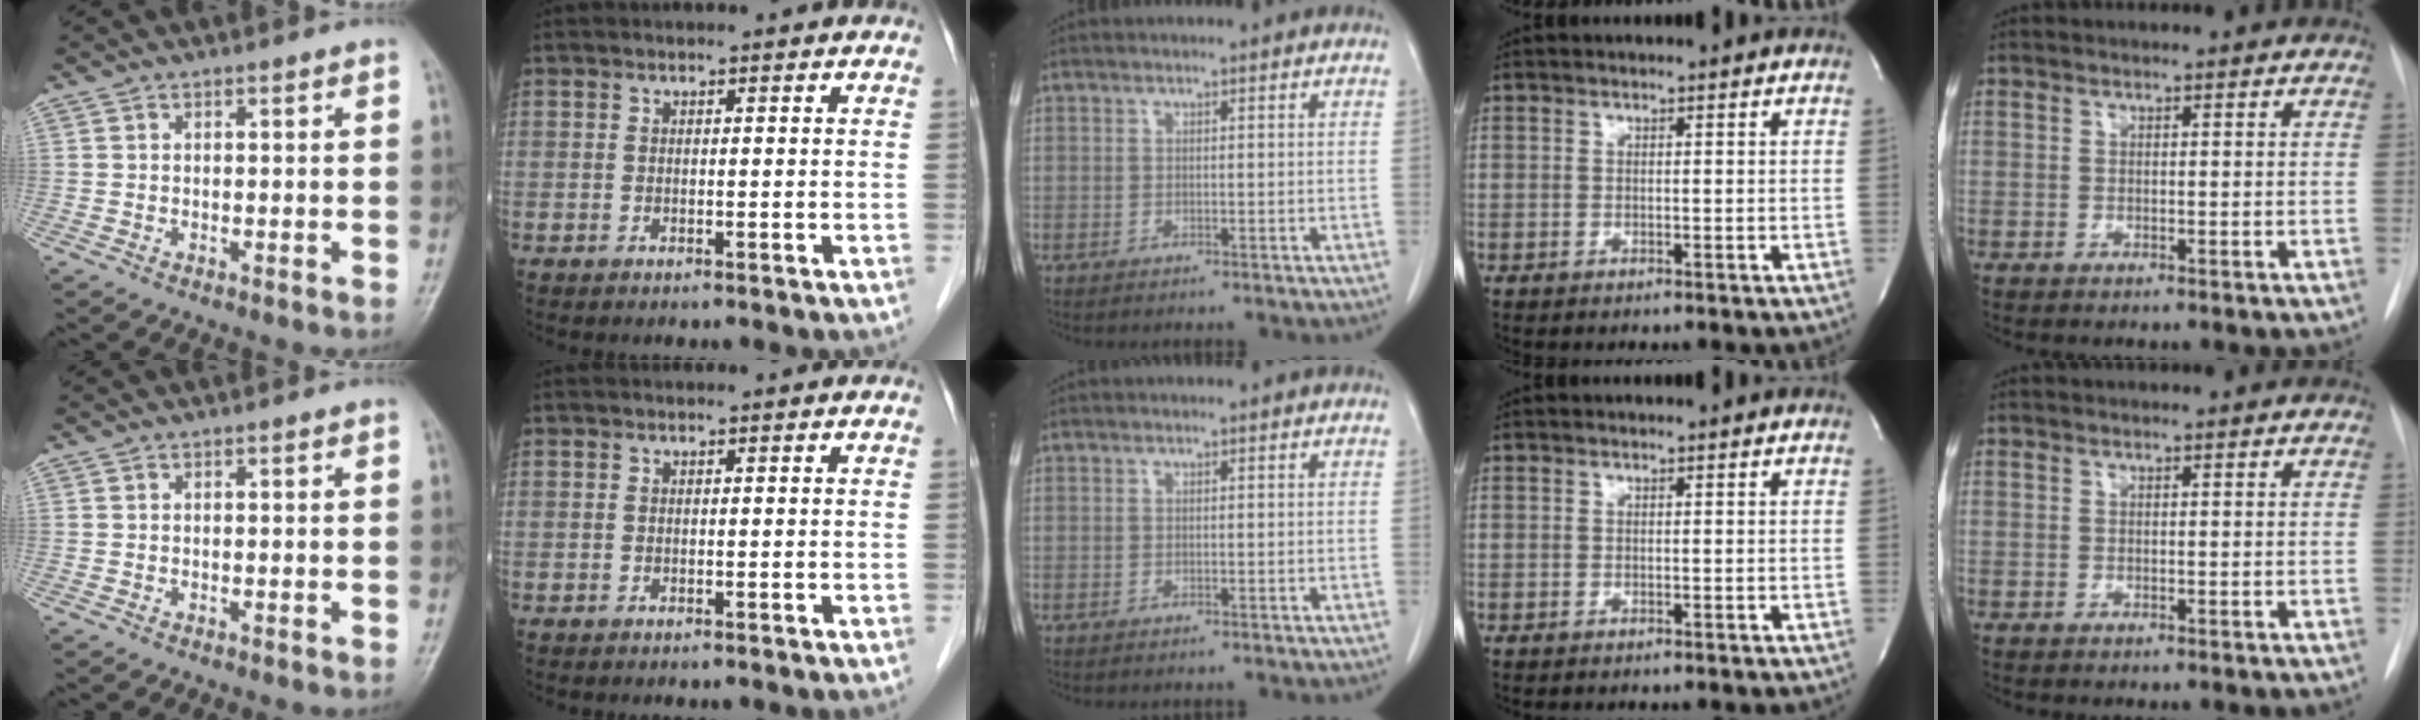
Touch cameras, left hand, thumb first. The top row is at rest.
{}